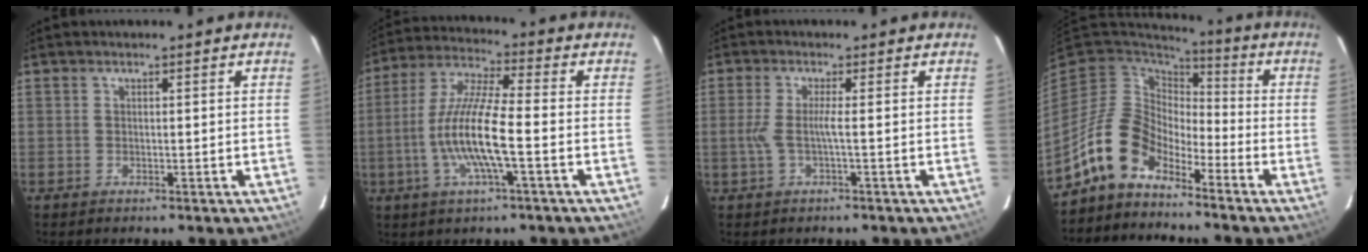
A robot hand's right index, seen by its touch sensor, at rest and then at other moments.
{"total": 12.5, "force": [-3.2, 1.4, 12.0], "torque": [-0.247, -0.002, -0.064]}
{"total": 3.2, "force": [-0.7, -0.5, 3.1], "torque": [-0.074, -0.002, -0.013]}
{"total": 11.3, "force": [-8.0, 6.4, 4.8], "torque": [-0.101, 0.022, -0.159]}